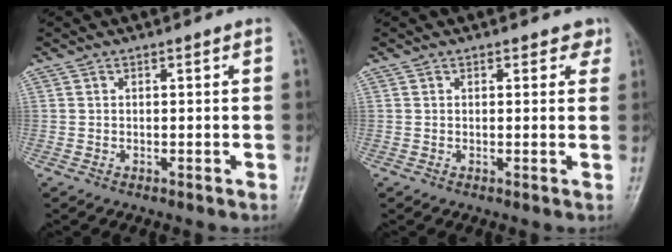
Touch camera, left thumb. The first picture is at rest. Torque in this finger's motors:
{"motor_torque": [-0.11, -0.02, 0.05, -0.01, 0.04]}